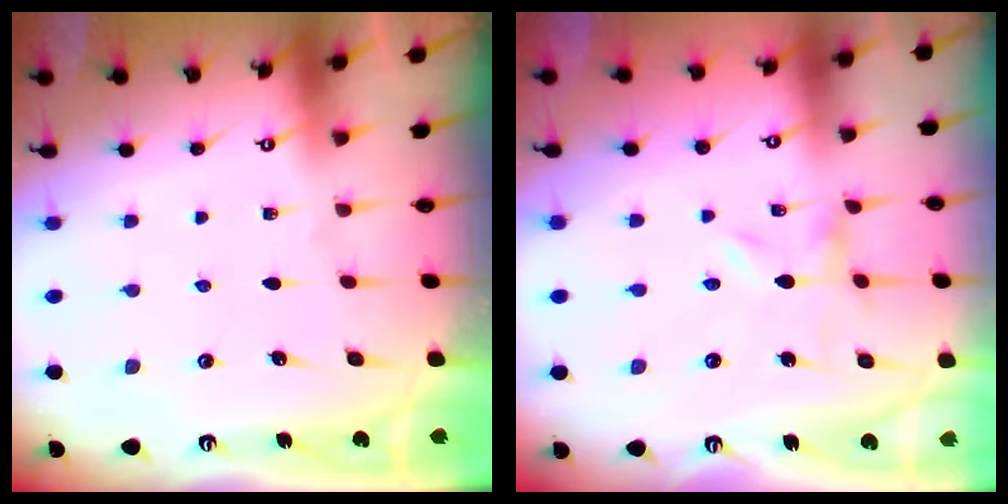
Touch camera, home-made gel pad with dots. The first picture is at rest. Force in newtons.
{"total": 0.0}